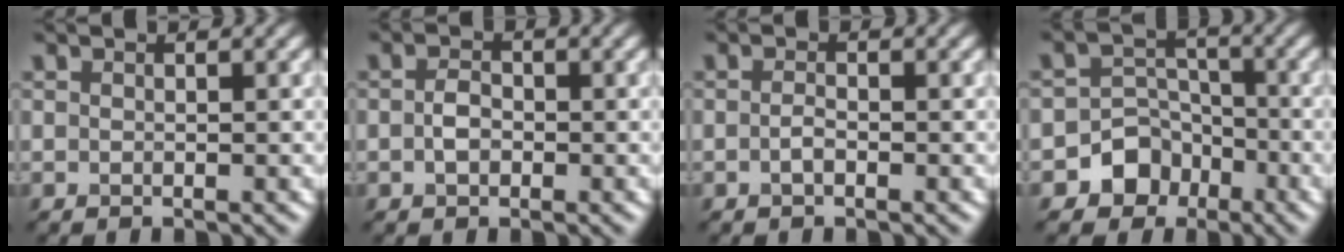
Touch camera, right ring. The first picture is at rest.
{"total": 1.9, "force": [-0.3, 1.3, 1.3], "torque": [-0.027, 0.001, -0.010]}
{"total": 1.0, "force": [-0.4, 0.4, 0.8], "torque": [-0.019, 0.000, -0.010]}
{"total": 5.6, "force": [-3.1, 4.6, 1.1], "torque": [0.017, 0.002, -0.072]}